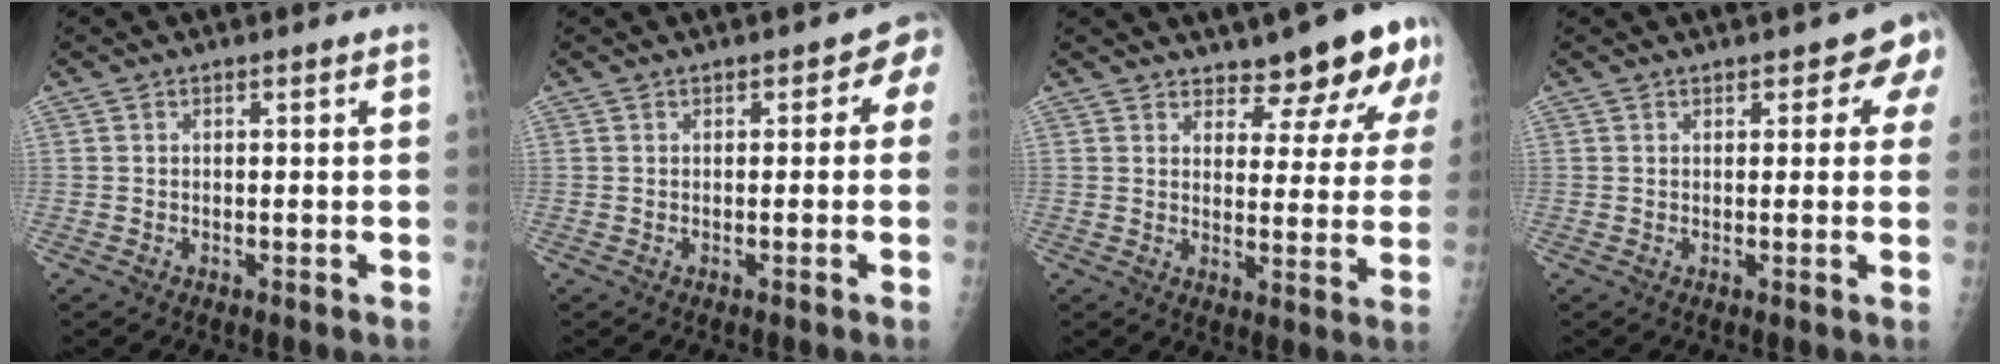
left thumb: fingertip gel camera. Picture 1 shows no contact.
{"total": 2.8, "force": [0.5, 1.9, 2.0], "torque": [-0.003, 0.006, -0.002]}
{"total": 11.3, "force": [8.4, 3.7, 6.6], "torque": [-0.049, -0.055, 0.103]}
{"total": 4.3, "force": [2.4, 2.1, 2.9], "torque": [-0.004, -0.001, 0.019]}